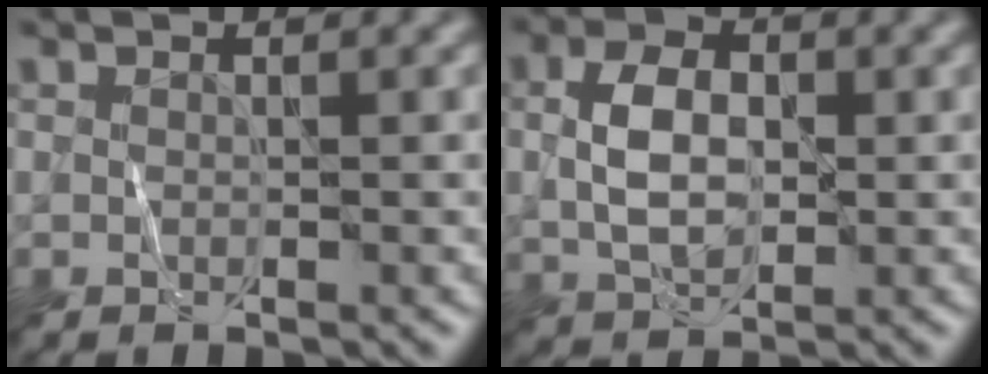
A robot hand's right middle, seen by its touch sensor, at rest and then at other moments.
{"total": 4.5, "force": [0.0, 2.8, 3.5], "torque": [-0.069, 0.004, -0.001]}